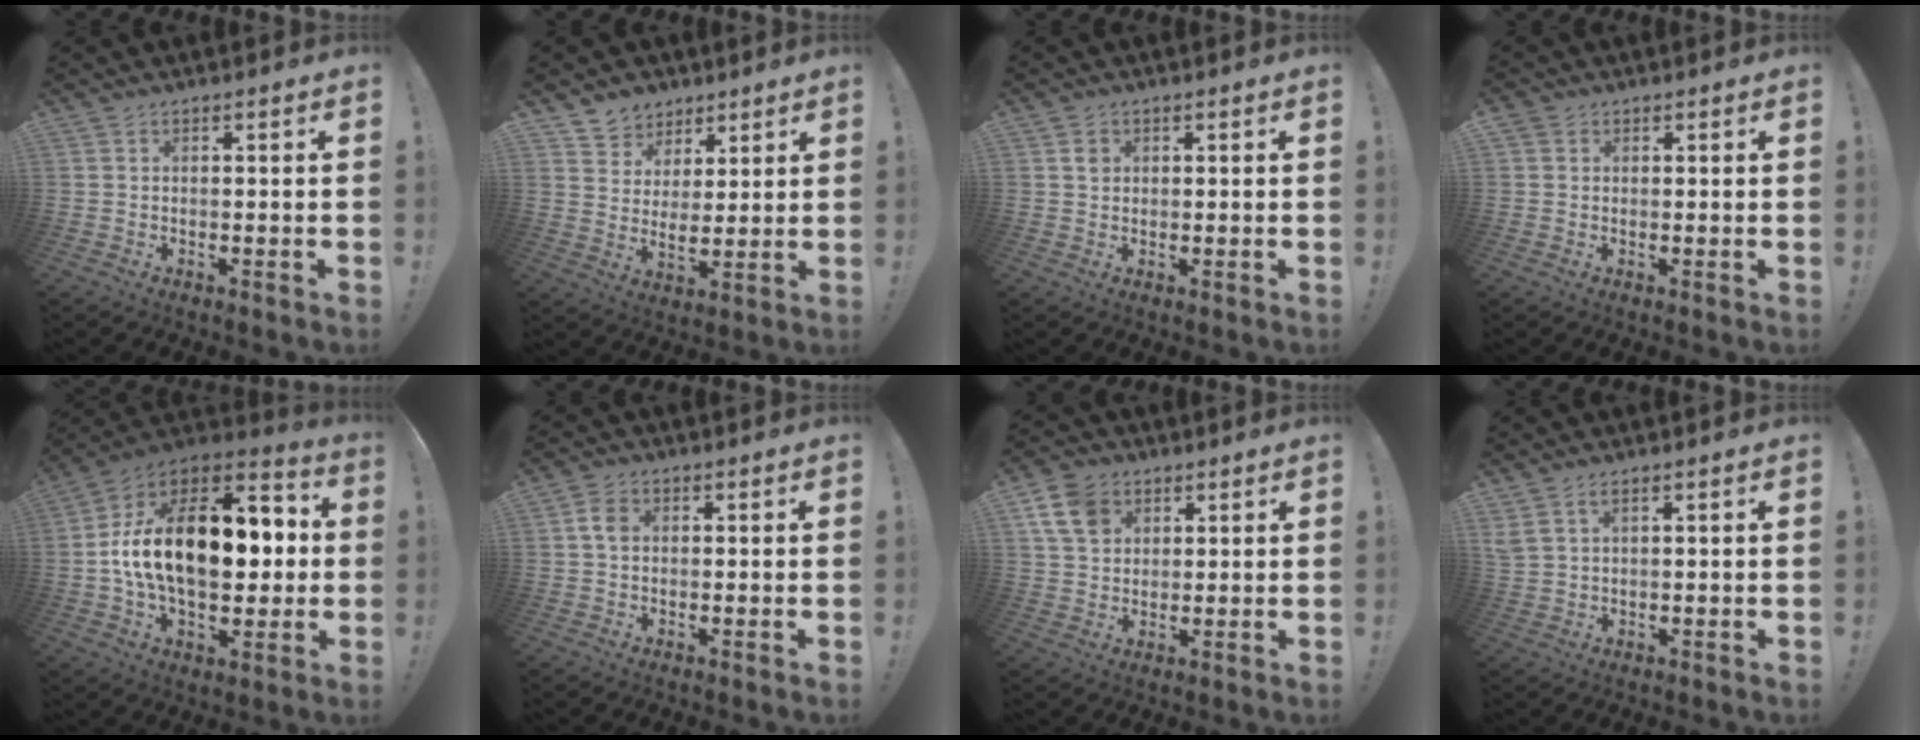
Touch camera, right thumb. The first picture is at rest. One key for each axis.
{"total": 7.3, "fx": 5.1, "fy": 5.2, "fz": 0.4, "tx": -0.019, "ty": -0.045, "tz": 0.102}
{"total": 2.1, "fx": 0.8, "fy": 1.9, "fz": 0.5, "tx": 0.011, "ty": -0.005, "tz": 0.011}
{"total": 1.7, "fx": 0.9, "fy": 1.3, "fz": 0.5, "tx": -0.005, "ty": -0.002, "tz": 0.016}
{"total": 23.2, "fx": 0.8, "fy": 13.8, "fz": 18.6, "tx": -0.321, "ty": 0.009, "tz": 0.020}
{"total": 4.2, "fx": 0.4, "fy": 3.0, "fz": 2.9, "tx": -0.040, "ty": 0.006, "tz": 0.008}
{"total": 10.8, "fx": 4.9, "fy": 8.1, "fz": 5.3, "tx": -0.094, "ty": -0.011, "tz": 0.098}
{"total": 3.1, "fx": 1.7, "fy": 1.5, "fz": 2.2, "tx": -0.043, "ty": -0.004, "tz": 0.033}